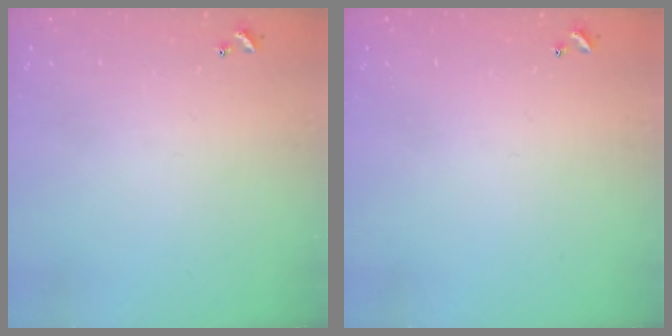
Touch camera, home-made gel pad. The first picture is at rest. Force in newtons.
{"total": 0.0}